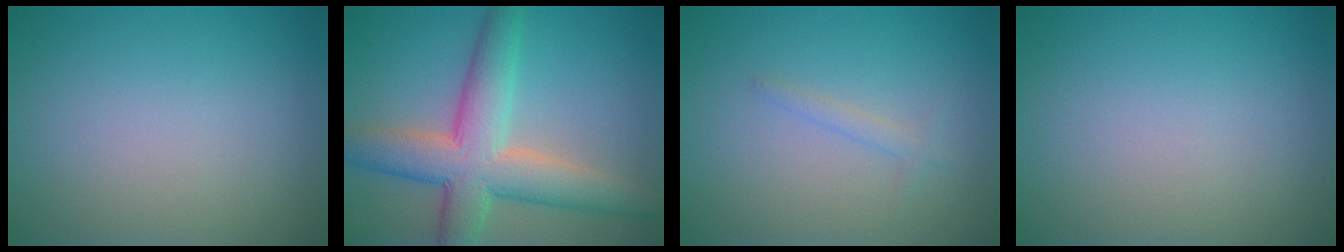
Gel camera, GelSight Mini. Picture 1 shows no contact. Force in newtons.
{"total": 7.9, "press": 7.9, "slide": 0.6}
{"total": 1.0, "press": 1.0, "slide": 0.0}
{"total": 0.0}